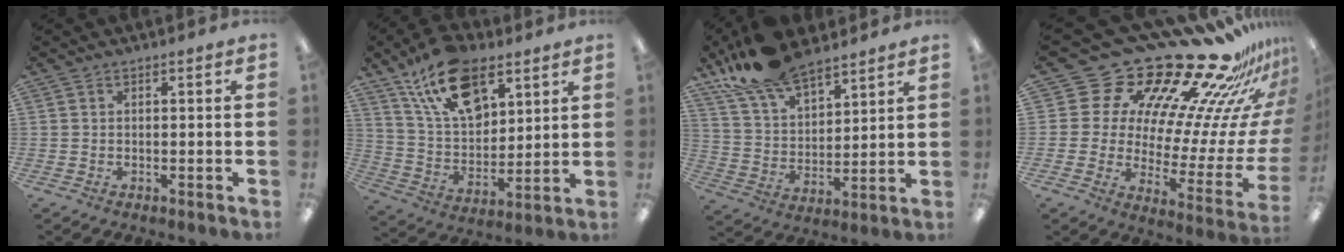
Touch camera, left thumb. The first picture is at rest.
{"total": 18.5, "force": [11.0, 10.1, 10.9], "torque": [-0.192, -0.036, 0.201]}
{"total": 16.4, "force": [13.2, 6.4, 7.3], "torque": [-0.158, -0.069, 0.242]}
{"total": 28.3, "force": [22.1, 12.2, 12.6], "torque": [-0.127, -0.221, 0.407]}